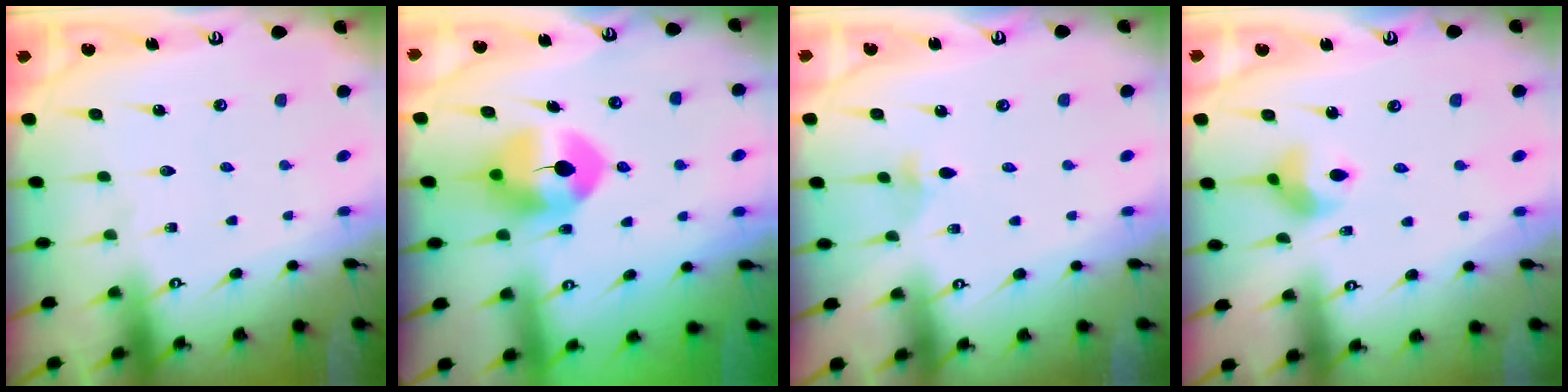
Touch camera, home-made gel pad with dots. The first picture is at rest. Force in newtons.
{"total": 9.1, "press": 8.9, "slide": 1.7}
{"total": 3.0, "press": 2.9, "slide": 0.6}
{"total": 6.9, "press": 6.9, "slide": 0.7}